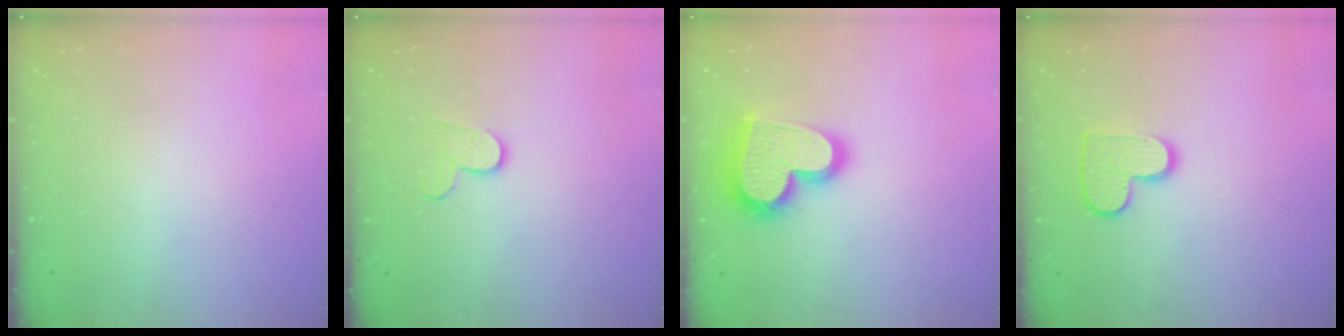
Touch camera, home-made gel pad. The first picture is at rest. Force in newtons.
{"total": 6.3, "press": 6.3, "slide": 0.5}
{"total": 21.5, "press": 21.4, "slide": 1.5}
{"total": 10.4, "press": 10.4, "slide": 0.6}